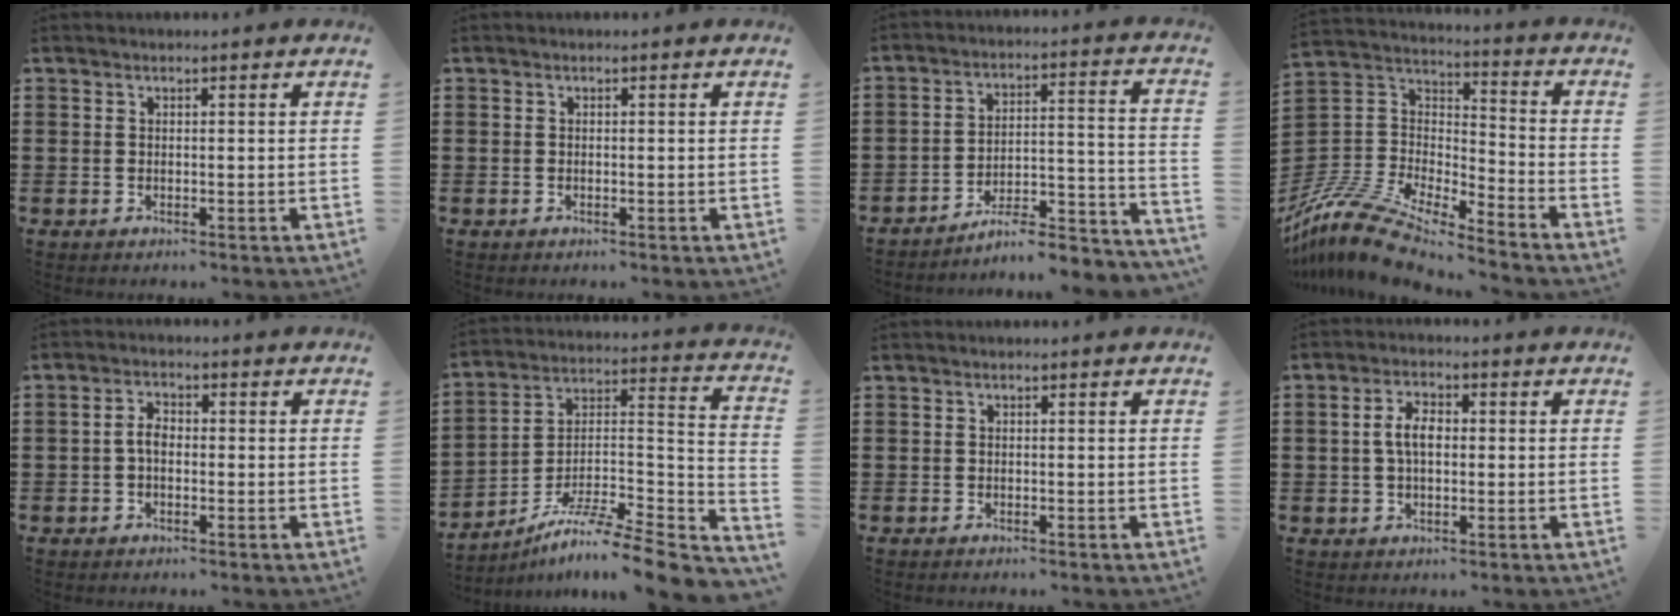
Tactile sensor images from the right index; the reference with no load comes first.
{"total": 0.0}
{"total": 6.3, "force": [-5.7, 1.0, 2.6], "torque": [-0.039, -0.003, -0.111]}
{"total": 11.9, "force": [-10.9, 2.2, 4.3], "torque": [-0.119, 0.008, -0.226]}
{"total": 2.7, "force": [-0.6, 1.5, 2.2], "torque": [-0.050, 0.001, -0.014]}
{"total": 8.9, "force": [-7.2, 0.9, 5.2], "torque": [-0.087, 0.000, -0.144]}
{"total": 0.0}
{"total": 4.4, "force": [0.2, 2.3, 3.7], "torque": [-0.081, 0.006, -0.002]}